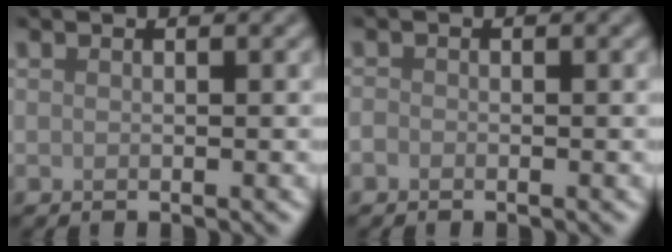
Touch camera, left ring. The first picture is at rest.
{"total": 0.6, "force": [-0.4, 0.4, 0.2], "torque": [-0.002, -0.003, -0.009]}